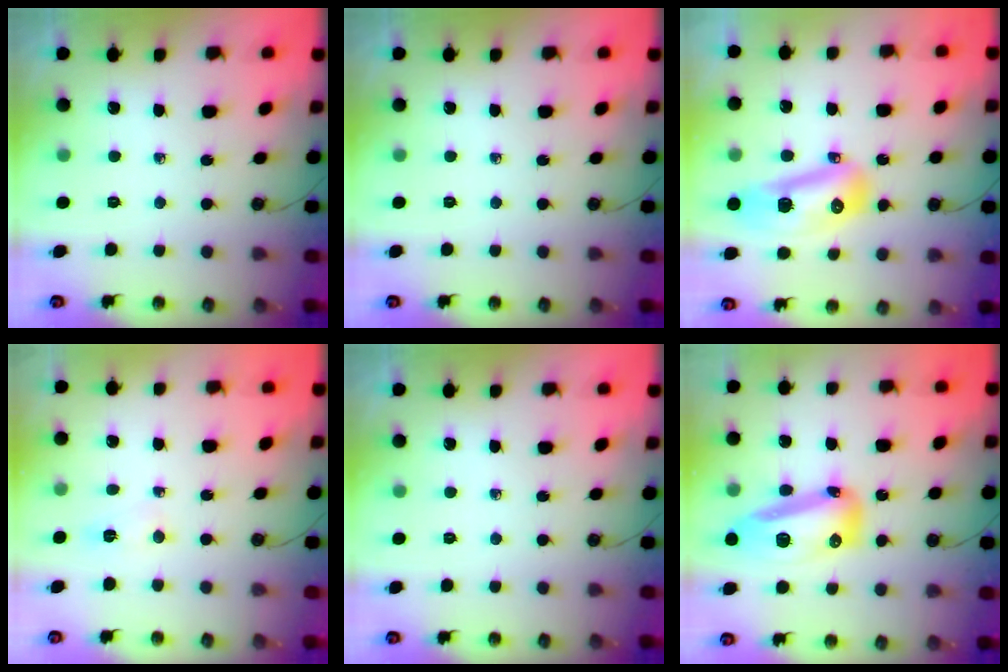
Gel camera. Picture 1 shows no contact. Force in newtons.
{"total": 0.0}
{"total": 14.1, "press": 14.0, "slide": 1.7}
{"total": 3.5, "press": 3.2, "slide": 1.6}
{"total": 0.0}
{"total": 16.4, "press": 16.3, "slide": 1.7}